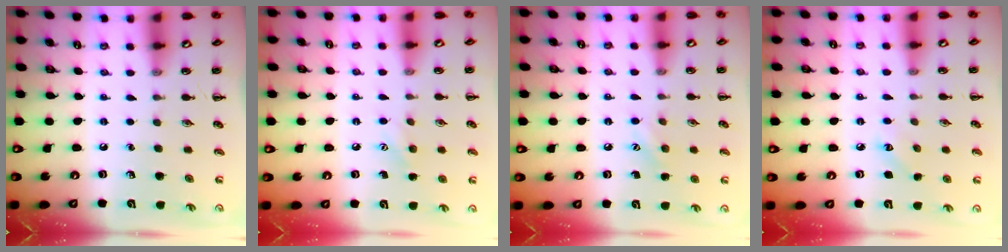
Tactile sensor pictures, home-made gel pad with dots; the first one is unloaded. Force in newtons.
{"total": 6.5, "press": 6.3, "slide": 1.5}
{"total": 6.7, "press": 6.6, "slide": 1.5}
{"total": 3.4, "press": 3.3, "slide": 1.0}